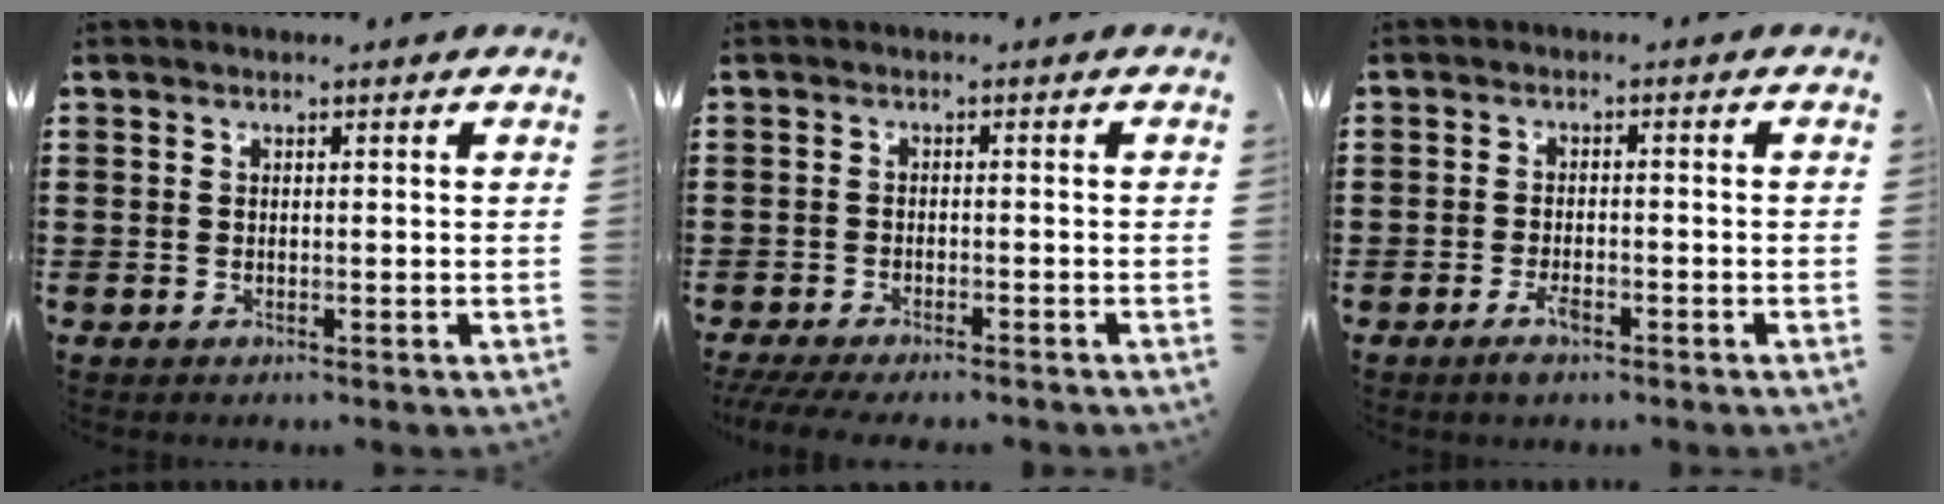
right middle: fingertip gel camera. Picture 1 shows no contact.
{"total": 2.5, "force": [-2.3, 0.1, 0.8], "torque": [-0.023, -0.003, -0.050]}
{"total": 2.9, "force": [-1.7, 1.0, 2.2], "torque": [-0.052, -0.004, -0.035]}